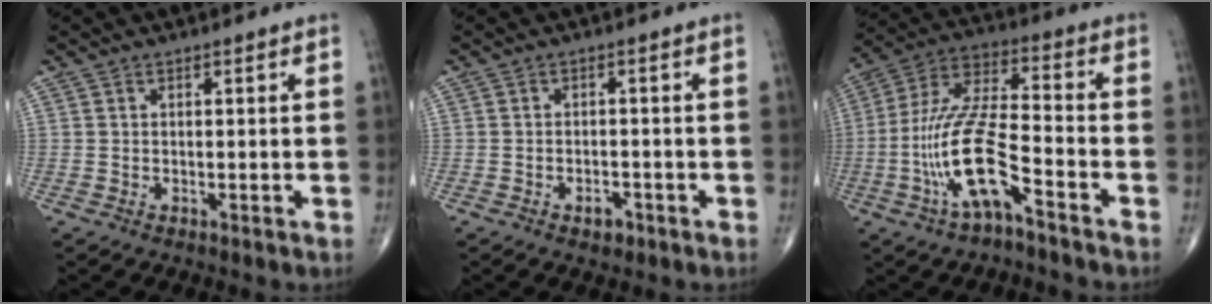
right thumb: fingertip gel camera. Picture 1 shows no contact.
{"total": 2.2, "force": [-1.3, 1.3, 1.2], "torque": [-0.013, 0.007, -0.017]}
{"total": 15.0, "force": [-6.1, 4.2, 13.0], "torque": [-0.272, 0.046, -0.114]}